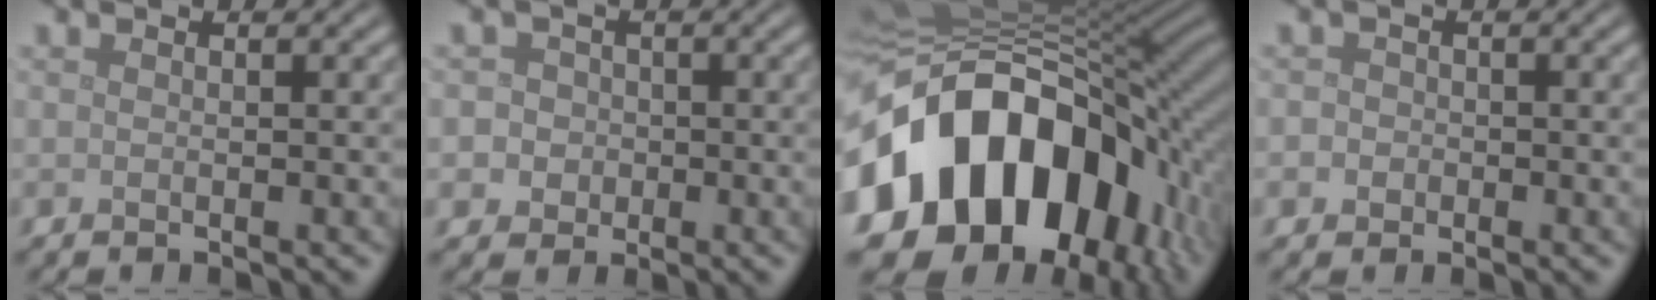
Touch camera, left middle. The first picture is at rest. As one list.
[{"total": 4.2, "force": [-0.8, 4.0, 1.1], "torque": [0.003, 0.015, -0.036]}, {"total": 18.9, "force": [-5.6, 13.8, 11.6], "torque": [-0.222, -0.013, -0.085]}, {"total": 1.8, "force": [-0.4, 1.7, 0.6], "torque": [0.000, 0.009, -0.019]}]